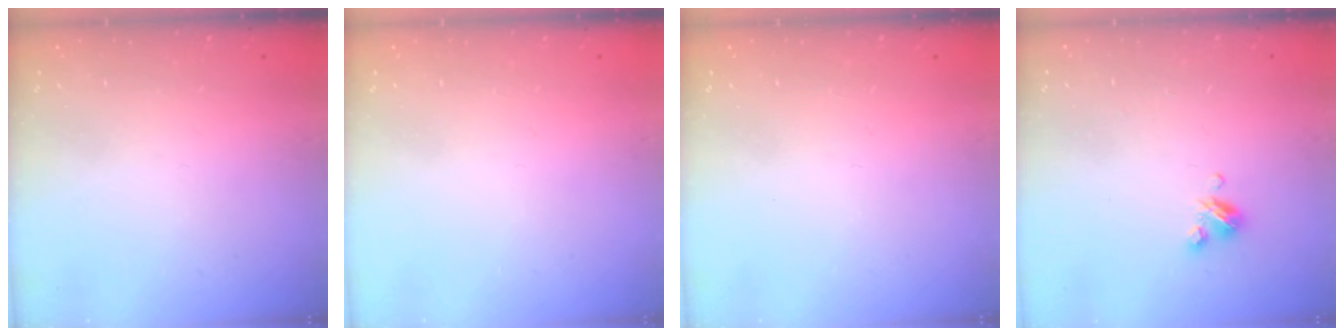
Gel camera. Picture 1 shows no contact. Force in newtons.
{"total": 0.0}
{"total": 0.0}
{"total": 4.0, "press": 4.0, "slide": 0.3}